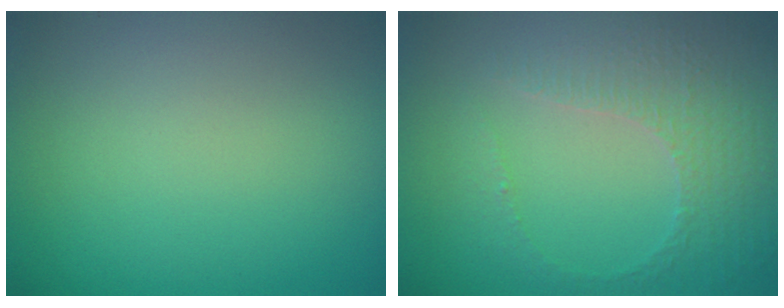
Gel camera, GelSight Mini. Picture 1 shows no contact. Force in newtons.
{"total": 4.6, "press": 3.3, "slide": 3.2}